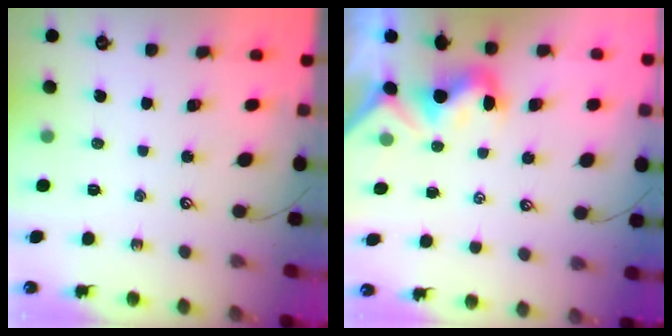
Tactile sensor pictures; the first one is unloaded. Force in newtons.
{"total": 0.7, "press": 0.5, "slide": 0.6}